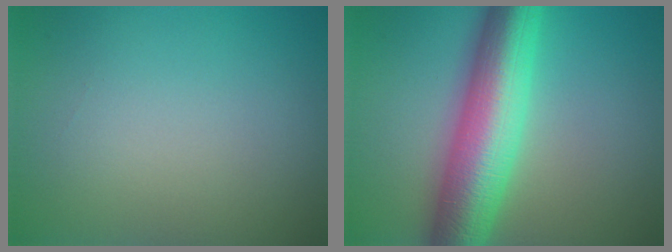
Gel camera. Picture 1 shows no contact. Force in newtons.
{"total": 10.2, "press": 10.2, "slide": 0.1}